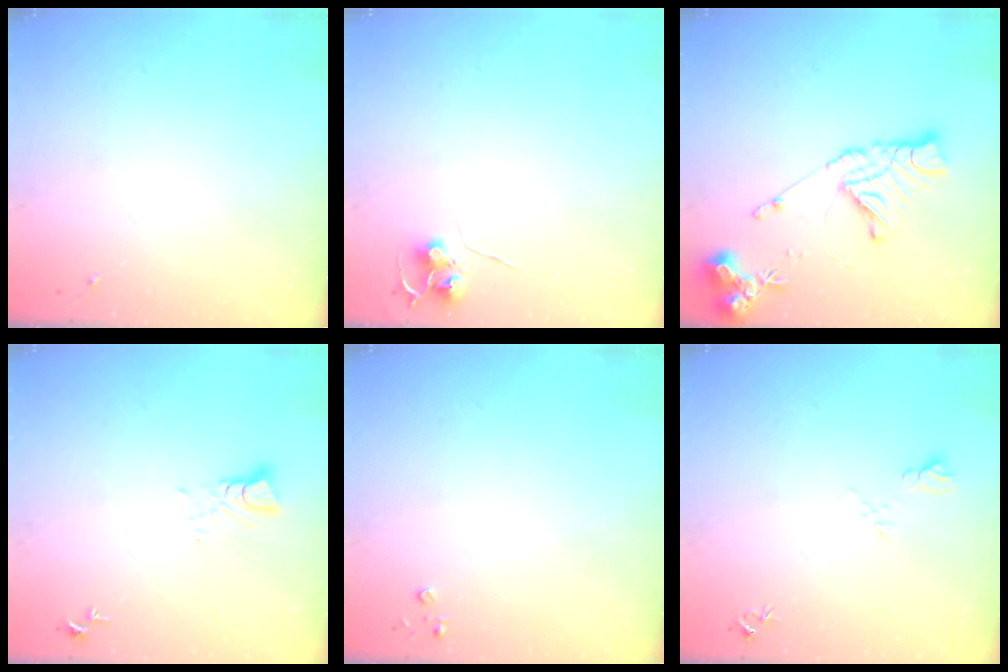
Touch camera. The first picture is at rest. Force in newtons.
{"total": 6.4, "press": 6.3, "slide": 0.6}
{"total": 15.4, "press": 15.3, "slide": 1.8}
{"total": 3.8, "press": 3.8, "slide": 0.3}
{"total": 2.2, "press": 2.2, "slide": 0.3}
{"total": 6.7, "press": 6.7, "slide": 0.7}